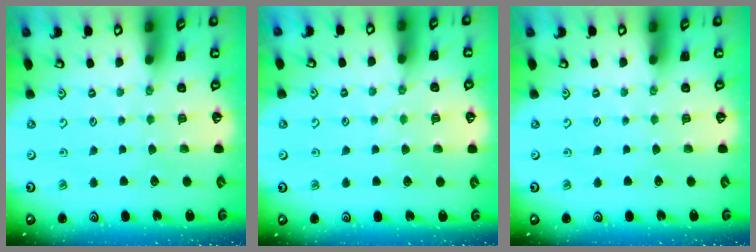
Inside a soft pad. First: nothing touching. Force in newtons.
{"total": 4.0, "press": 3.9, "slide": 0.6}
{"total": 0.0}